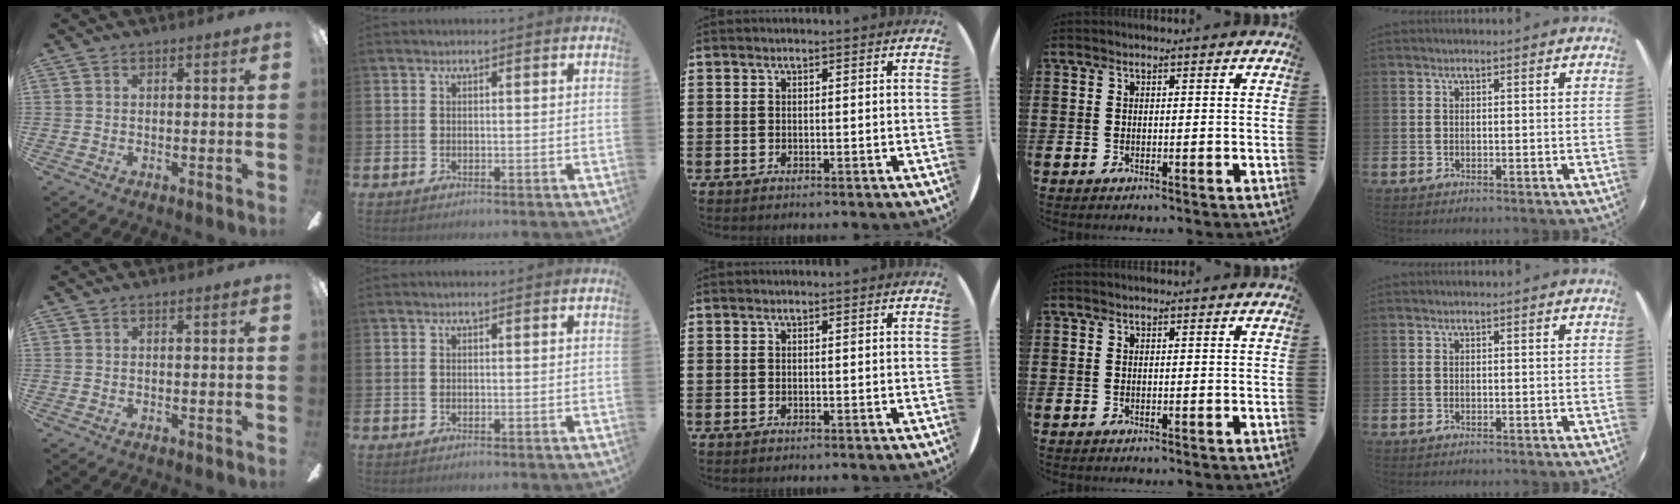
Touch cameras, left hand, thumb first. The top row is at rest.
{}